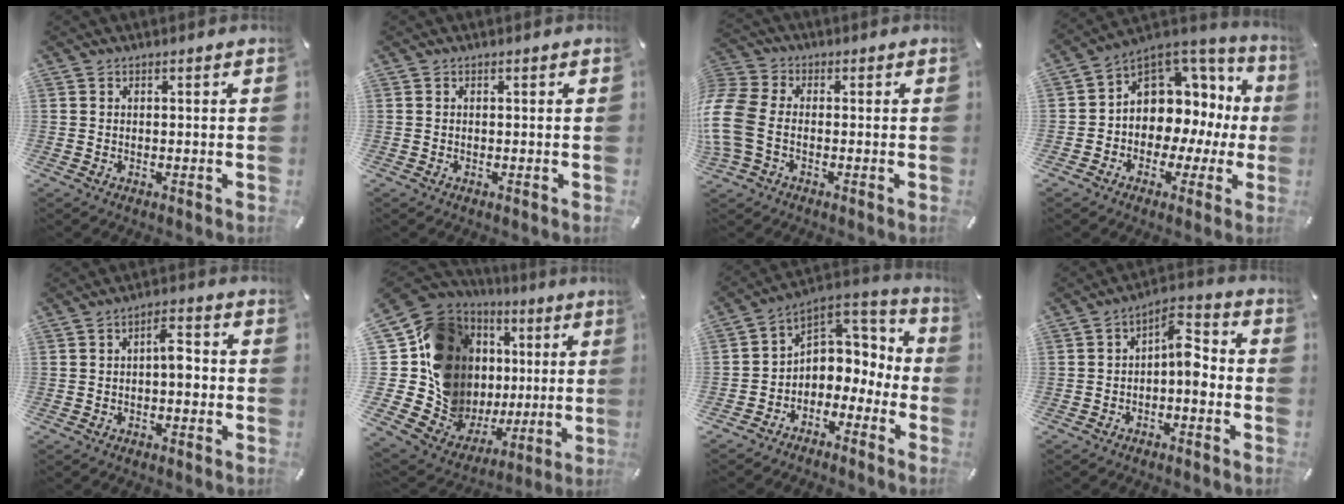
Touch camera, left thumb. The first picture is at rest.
{"total": 0.0}
{"total": 8.8, "force": [-2.4, 5.8, 6.1], "torque": [-0.141, 0.007, -0.042]}
{"total": 9.8, "force": [2.5, 8.2, 4.7], "torque": [-0.073, -0.043, 0.045]}
{"total": 5.0, "force": [-0.8, 2.4, 4.3], "torque": [-0.070, 0.014, -0.017]}
{"total": 20.9, "force": [4.1, 16.5, 12.1], "torque": [-0.233, -0.070, 0.104]}
{"total": 6.3, "force": [-0.4, 6.1, 1.6], "torque": [-0.020, -0.012, -0.001]}
{"total": 7.6, "force": [-1.5, 4.0, 6.3], "torque": [-0.095, 0.012, -0.028]}